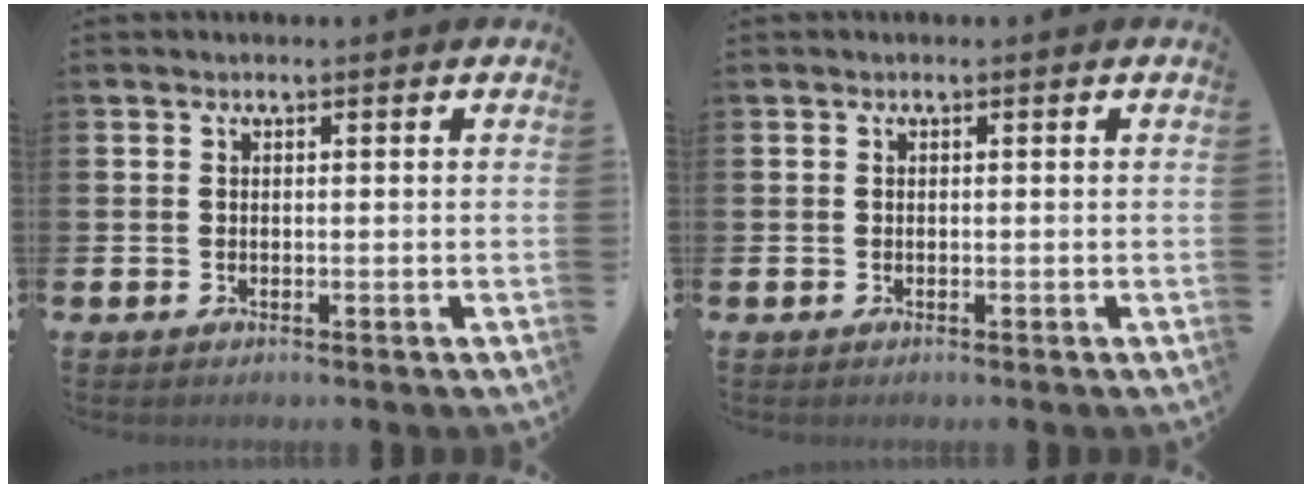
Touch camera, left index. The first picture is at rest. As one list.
[{"total": 0.0}]